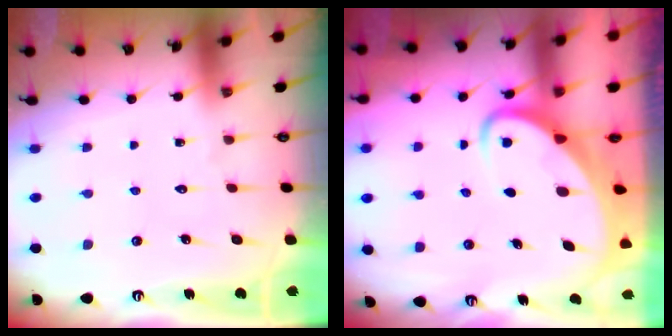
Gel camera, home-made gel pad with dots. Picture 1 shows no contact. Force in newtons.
{"total": 4.1, "press": 4.0, "slide": 0.4}